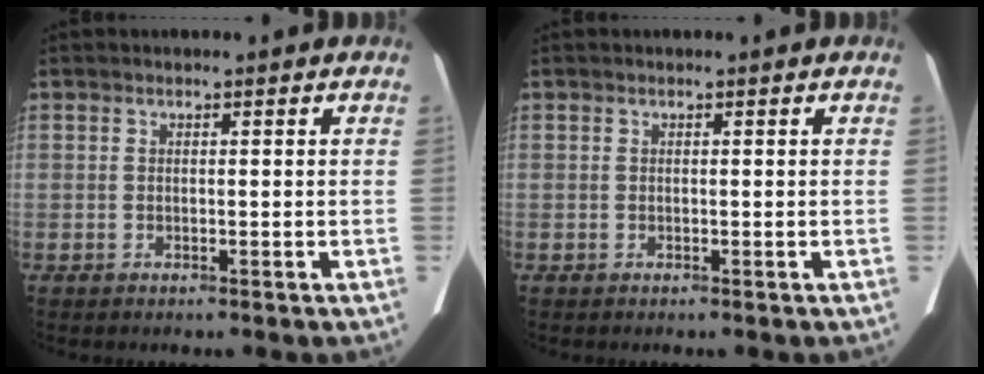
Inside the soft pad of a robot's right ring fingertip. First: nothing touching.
{"total": 0.0}